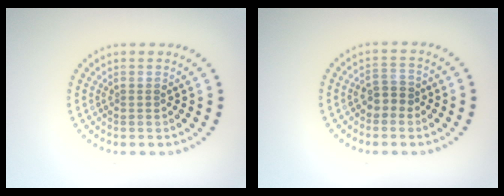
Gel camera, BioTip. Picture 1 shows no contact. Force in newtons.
{"total": 2.0, "press": 1.9, "slide": 0.6}